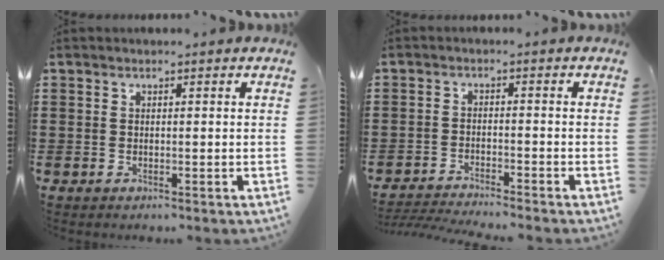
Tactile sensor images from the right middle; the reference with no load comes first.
{"total": 3.0, "force": [-2.9, -0.1, 0.5], "torque": [-0.017, -0.003, -0.064]}